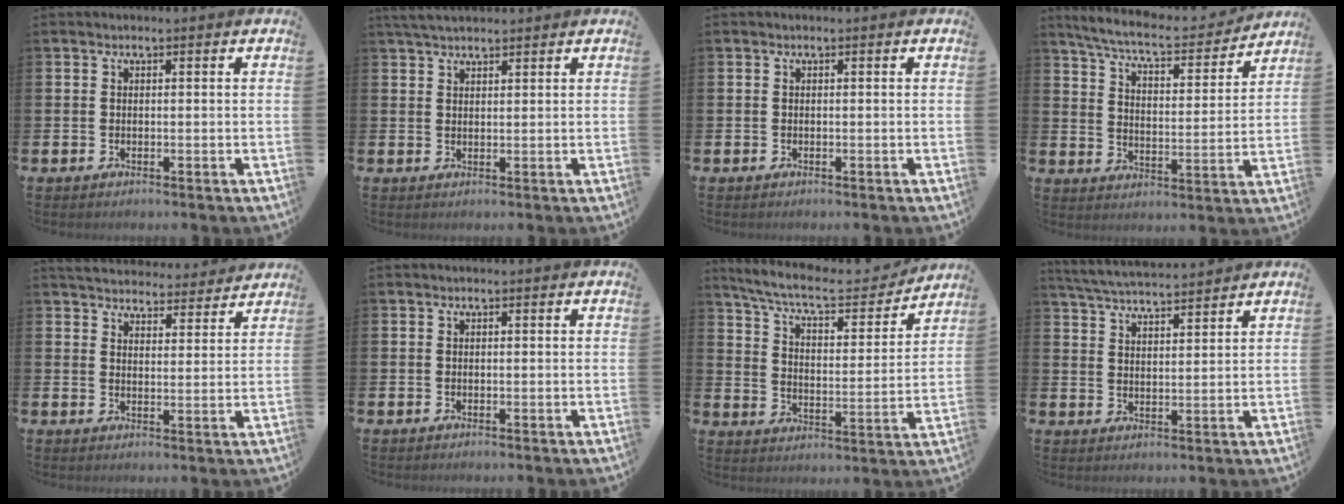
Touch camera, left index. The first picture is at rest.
{"total": 3.4, "force": [3.1, 0.8, 1.2], "torque": [-0.029, -0.005, 0.058]}
{"total": 0.0}
{"total": 7.3, "force": [6.7, 0.9, 2.7], "torque": [-0.084, -0.045, 0.112]}
{"total": 4.8, "force": [4.7, 0.9, 0.0], "torque": [-0.010, -0.038, 0.083]}
{"total": 0.0}
{"total": 8.7, "force": [7.8, 1.9, 3.3], "torque": [-0.093, -0.048, 0.132]}
{"total": 5.1, "force": [5.0, 0.1, 0.7], "torque": [-0.033, -0.029, 0.090]}